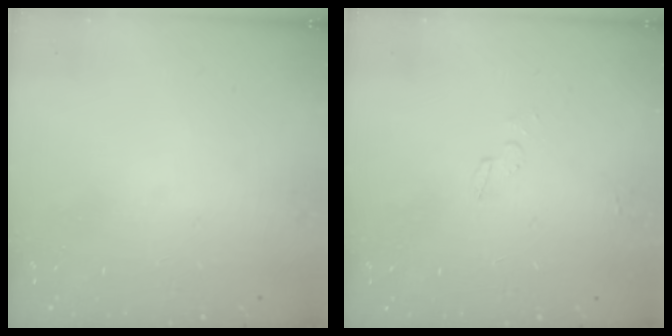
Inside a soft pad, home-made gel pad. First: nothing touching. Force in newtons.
{"total": 3.1, "press": 2.9, "slide": 1.1}